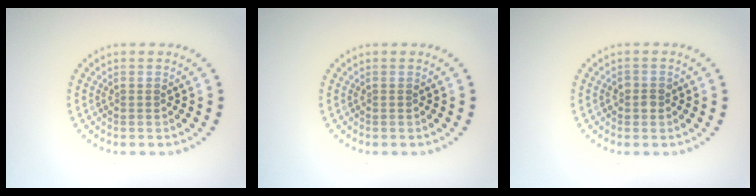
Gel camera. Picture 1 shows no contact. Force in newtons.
{"total": 0.0}
{"total": 1.3, "press": 1.2, "slide": 0.5}